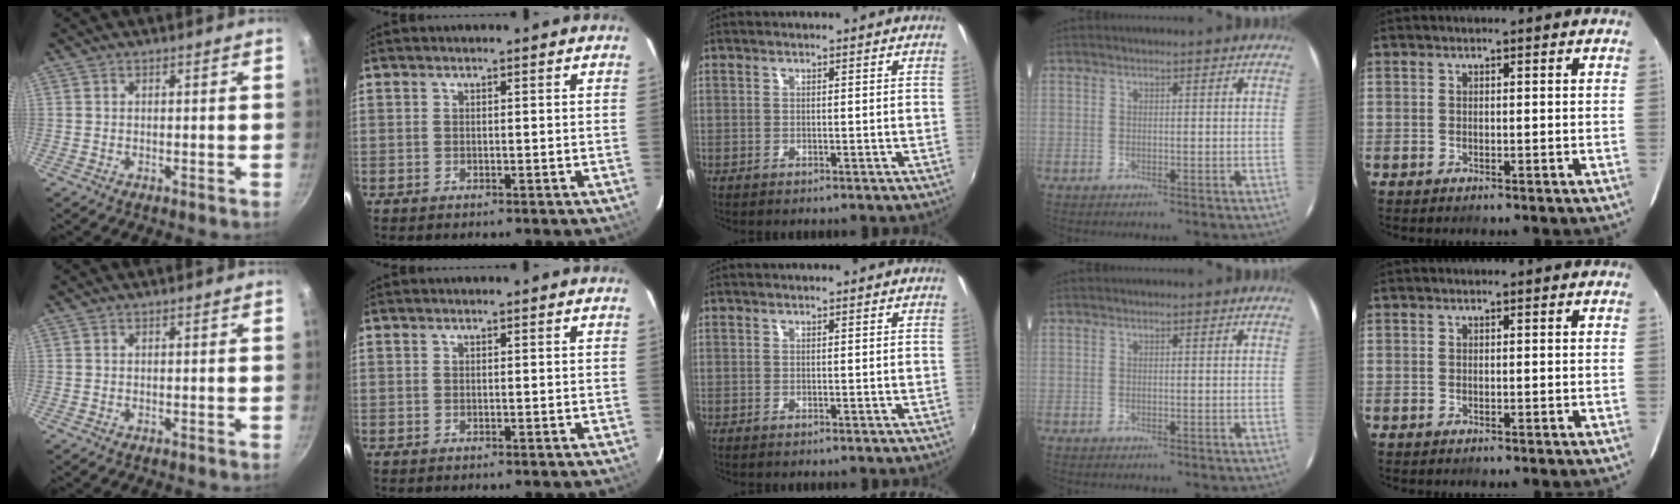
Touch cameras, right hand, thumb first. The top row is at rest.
{}